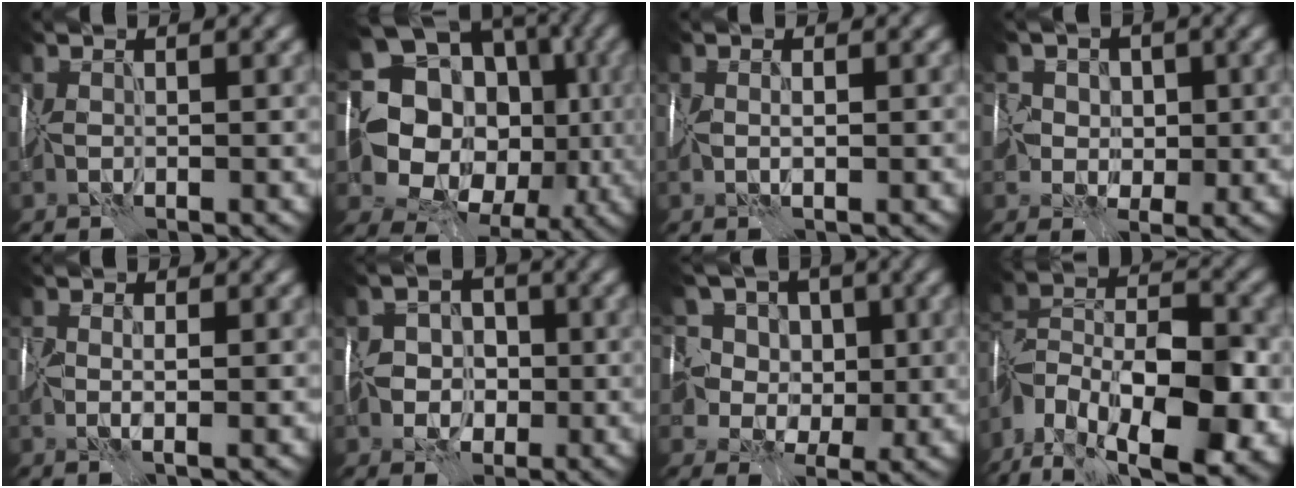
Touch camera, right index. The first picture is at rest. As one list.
[{"total": 16.1, "force": [0.9, 13.7, 8.3], "torque": [-0.141, -0.004, 0.016]}, {"total": 1.1, "force": [0.0, 0.5, 0.9], "torque": [-0.017, 0.000, 0.001]}, {"total": 4.8, "force": [0.9, 4.2, 2.2], "torque": [-0.010, 0.012, -0.003]}, {"total": 1.9, "force": [-0.1, 0.9, 1.7], "torque": [-0.030, -0.004, 0.000]}, {"total": 3.6, "force": [-0.7, 3.1, 1.7], "torque": [-0.010, 0.003, -0.017]}, {"total": 11.0, "force": [3.7, 8.2, 6.2], "torque": [-0.102, 0.019, 0.032]}, {"total": 15.6, "force": [-8.5, 8.2, 10.1], "torque": [-0.175, 0.010, -0.135]}]